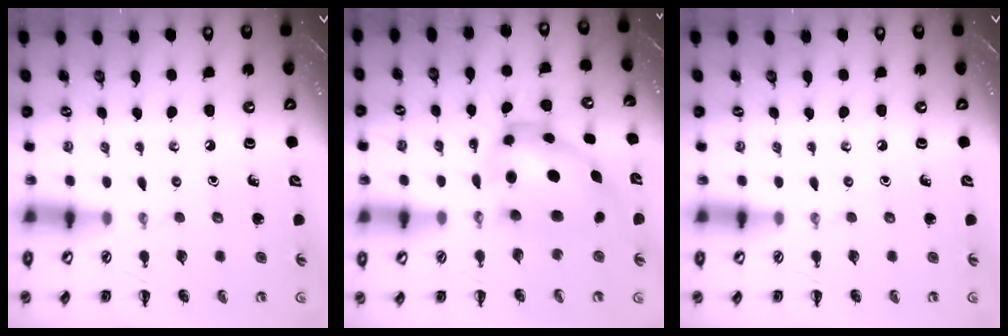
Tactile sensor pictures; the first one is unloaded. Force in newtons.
{"total": 8.5, "press": 8.2, "slide": 2.0}
{"total": 0.0}